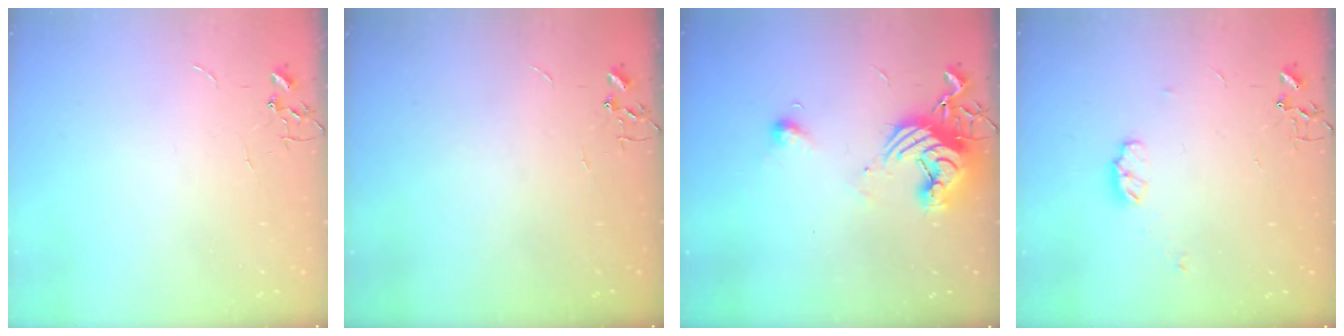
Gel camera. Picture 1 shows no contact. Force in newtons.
{"total": 0.0}
{"total": 13.5, "press": 13.5, "slide": 1.3}
{"total": 5.5, "press": 5.5, "slide": 0.8}